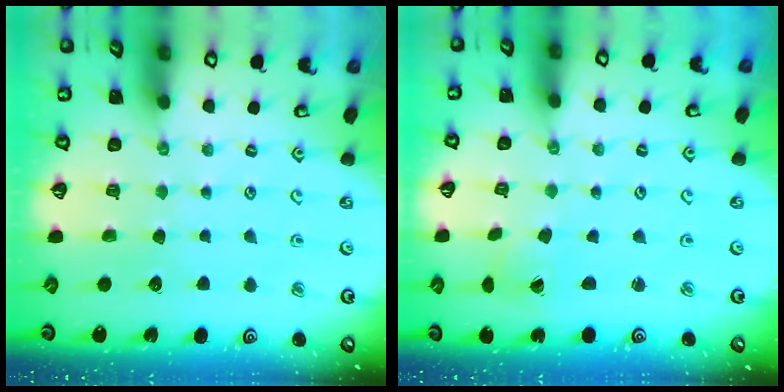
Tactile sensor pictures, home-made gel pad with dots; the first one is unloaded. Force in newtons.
{"total": 0.6, "press": 0.6, "slide": 0.0}